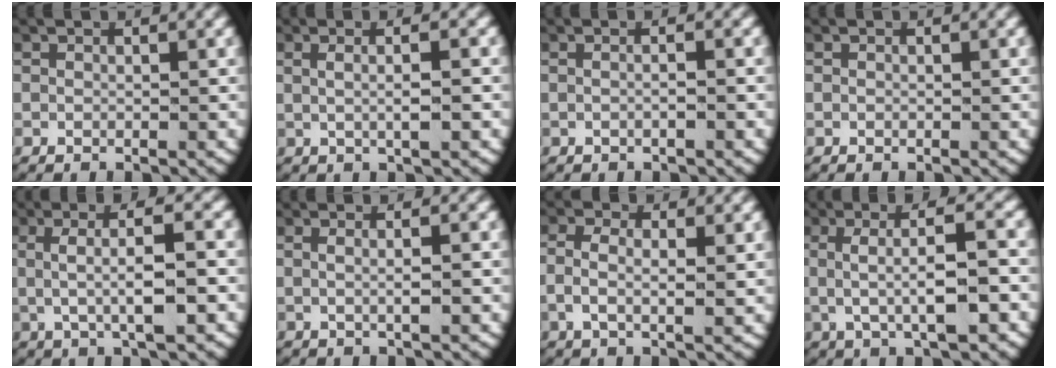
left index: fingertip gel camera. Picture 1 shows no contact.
{"total": 2.6, "force": [0.2, 0.4, 2.6], "torque": [-0.042, 0.002, 0.009]}
{"total": 1.1, "force": [-0.4, -0.1, 1.0], "torque": [-0.021, -0.002, -0.004]}
{"total": 0.0}
{"total": 5.6, "force": [1.0, 1.5, 5.3], "torque": [-0.083, 0.014, 0.014]}
{"total": 1.8, "force": [-0.1, 0.1, 1.8], "torque": [-0.036, -0.005, 0.004]}
{"total": 3.1, "force": [-0.2, 1.5, 2.7], "torque": [-0.065, -0.013, 0.002]}
{"total": 6.0, "force": [0.8, 1.7, 5.7], "torque": [-0.090, 0.014, 0.013]}